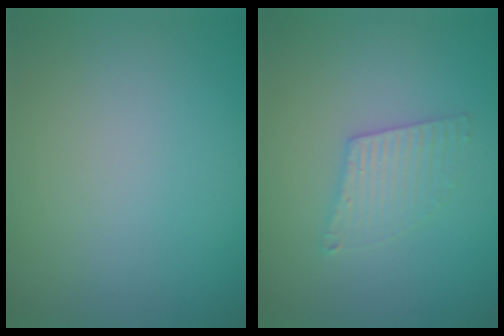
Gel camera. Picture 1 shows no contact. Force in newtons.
{"total": 2.5, "press": 2.5, "slide": 0.2}